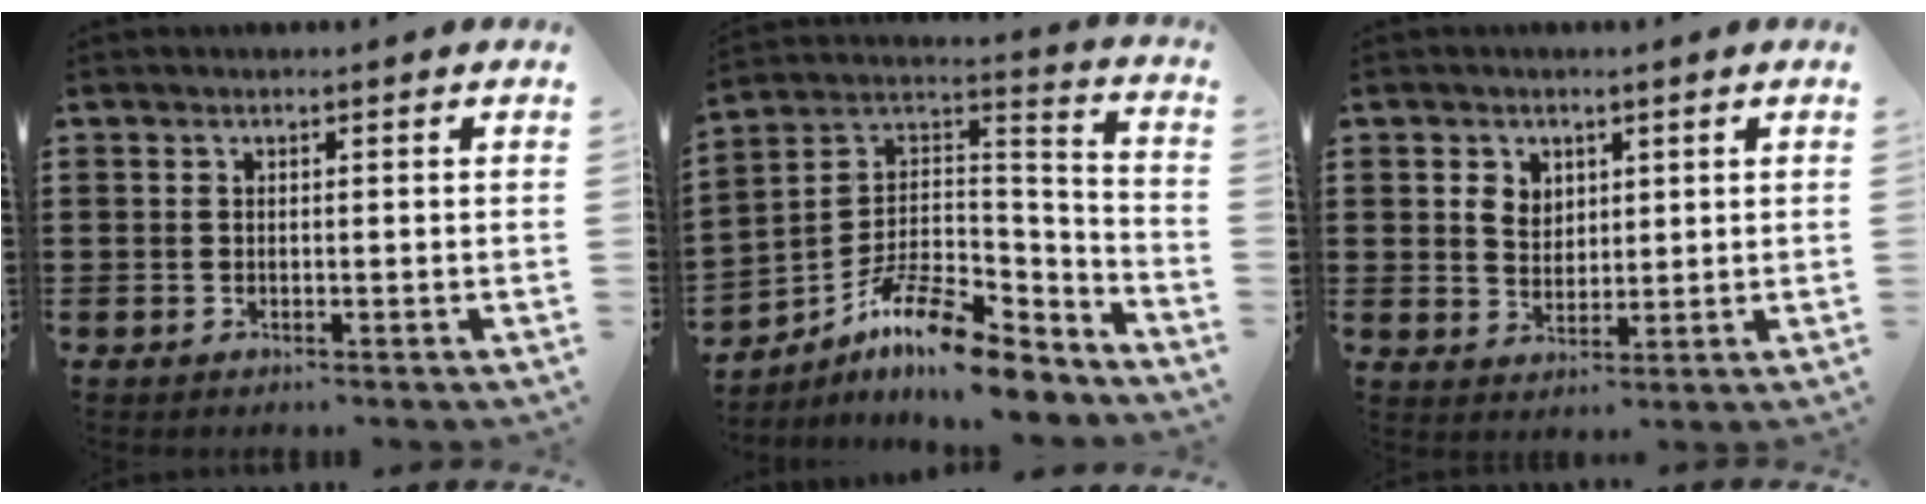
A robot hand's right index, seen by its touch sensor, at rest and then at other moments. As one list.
[{"total": 11.4, "force": [-8.6, 3.4, 6.7], "torque": [-0.129, 0.018, -0.167]}, {"total": 3.4, "force": [1.7, 2.8, 1.0], "torque": [-0.022, 0.009, 0.029]}]